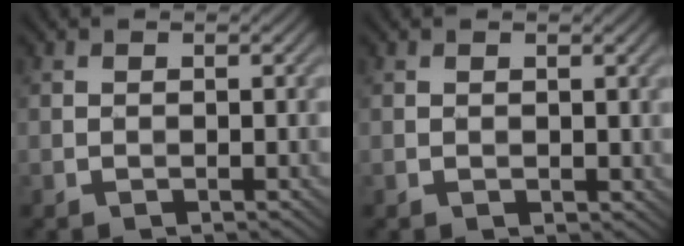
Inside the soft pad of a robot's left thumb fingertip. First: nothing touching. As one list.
[{"total": 0.7, "force": [0.4, 0.5, 0.3], "torque": [-0.005, -0.001, 0.008]}]